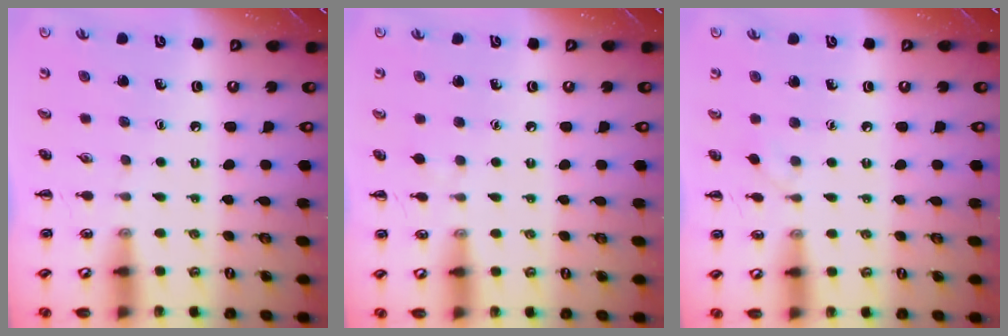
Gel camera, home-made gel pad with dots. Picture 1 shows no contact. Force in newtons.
{"total": 2.2, "press": 1.9, "slide": 0.9}
{"total": 3.0, "press": 2.8, "slide": 1.0}